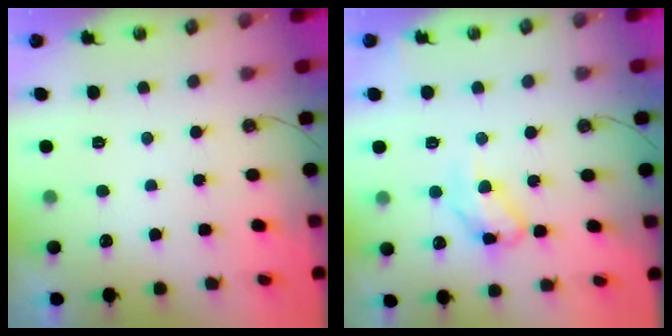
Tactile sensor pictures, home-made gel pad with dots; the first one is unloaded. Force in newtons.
{"total": 11.4, "press": 11.3, "slide": 1.1}